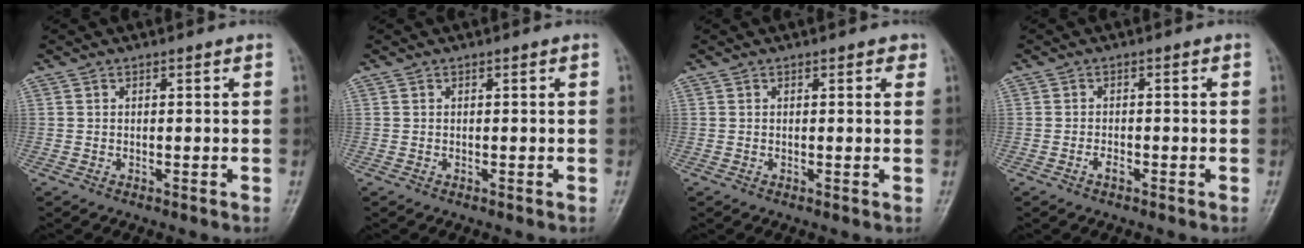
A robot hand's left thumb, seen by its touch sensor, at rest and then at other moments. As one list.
[{"total": 0.0}, {"total": 1.5, "force": [0.7, 0.8, 1.0], "torque": [0.000, 0.000, 0.004]}, {"total": 1.6, "force": [-0.9, 0.9, 1.0], "torque": [-0.015, 0.004, -0.020]}]